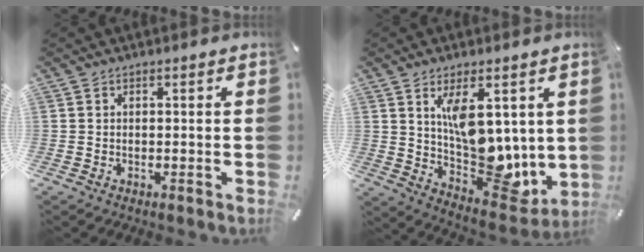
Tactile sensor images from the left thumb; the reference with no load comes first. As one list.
[{"total": 14.5, "force": [4.3, 8.2, 11.2], "torque": [-0.164, -0.046, 0.084]}]